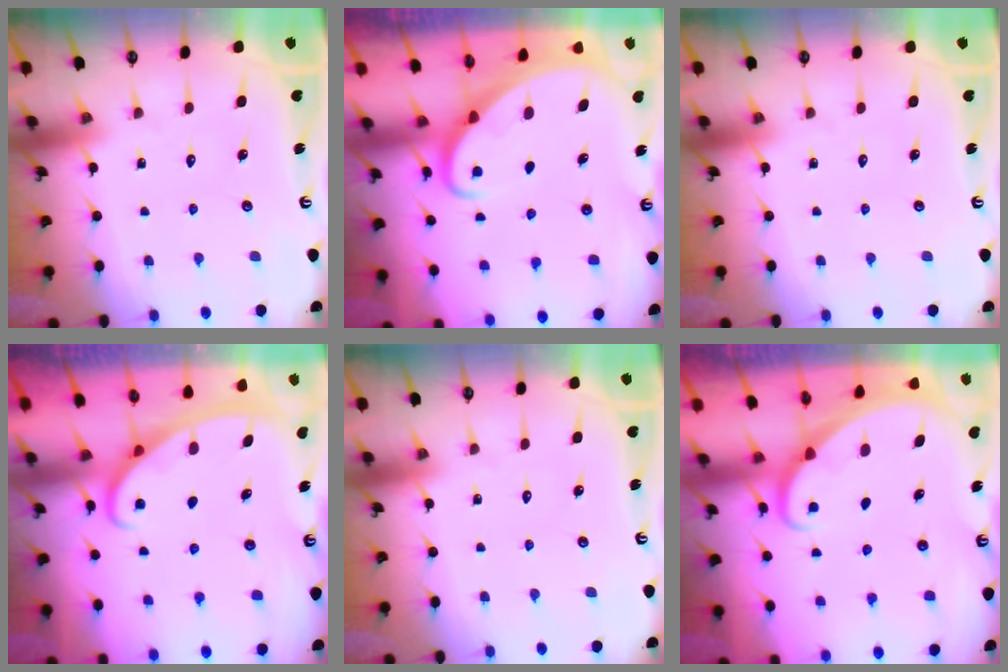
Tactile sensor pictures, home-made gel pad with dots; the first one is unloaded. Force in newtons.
{"total": 2.7, "press": 2.7, "slide": 0.2}
{"total": 0.0}
{"total": 2.8, "press": 2.8, "slide": 0.4}
{"total": 0.0}
{"total": 1.8, "press": 1.8, "slide": 0.0}